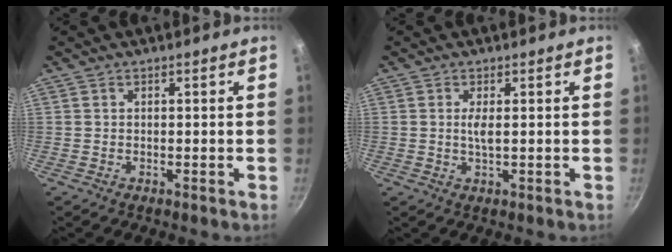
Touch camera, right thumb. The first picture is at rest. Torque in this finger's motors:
{"motor_torque": [0.69, 0.76, 0.81, -0.10, 0.08]}